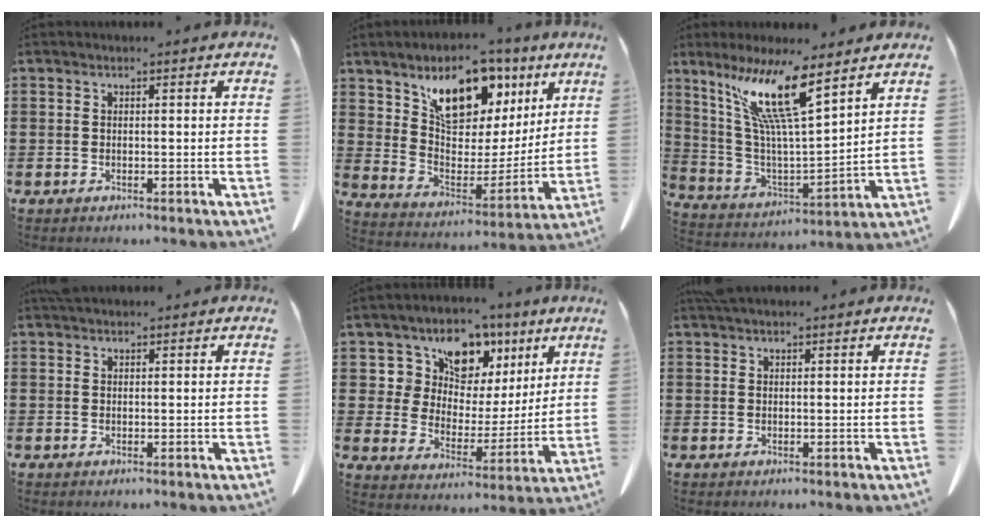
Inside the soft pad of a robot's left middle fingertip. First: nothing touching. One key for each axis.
{"total": 11.0, "fx": 7.2, "fy": 6.0, "fz": 5.7, "tx": -0.116, "ty": -0.034, "tz": 0.128}
{"total": 12.7, "fx": 8.3, "fy": 1.3, "fz": 9.5, "tx": -0.214, "ty": -0.040, "tz": 0.138}
{"total": 0.9, "fx": 0.8, "fy": 0.3, "fz": 0.1, "tx": -0.006, "ty": 0.002, "tz": 0.016}
{"total": 8.5, "fx": 6.1, "fy": 5.7, "fz": 1.7, "tx": -0.079, "ty": -0.036, "tz": 0.110}
{"total": 1.2, "fx": 1.1, "fy": 0.3, "fz": 0.5, "tx": -0.013, "ty": 0.001, "tz": 0.021}